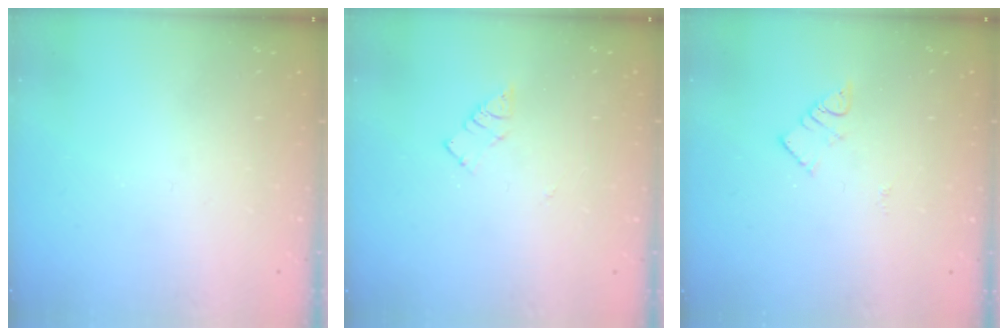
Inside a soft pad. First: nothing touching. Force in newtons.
{"total": 4.9, "press": 4.9, "slide": 0.7}
{"total": 3.8, "press": 3.8, "slide": 0.1}